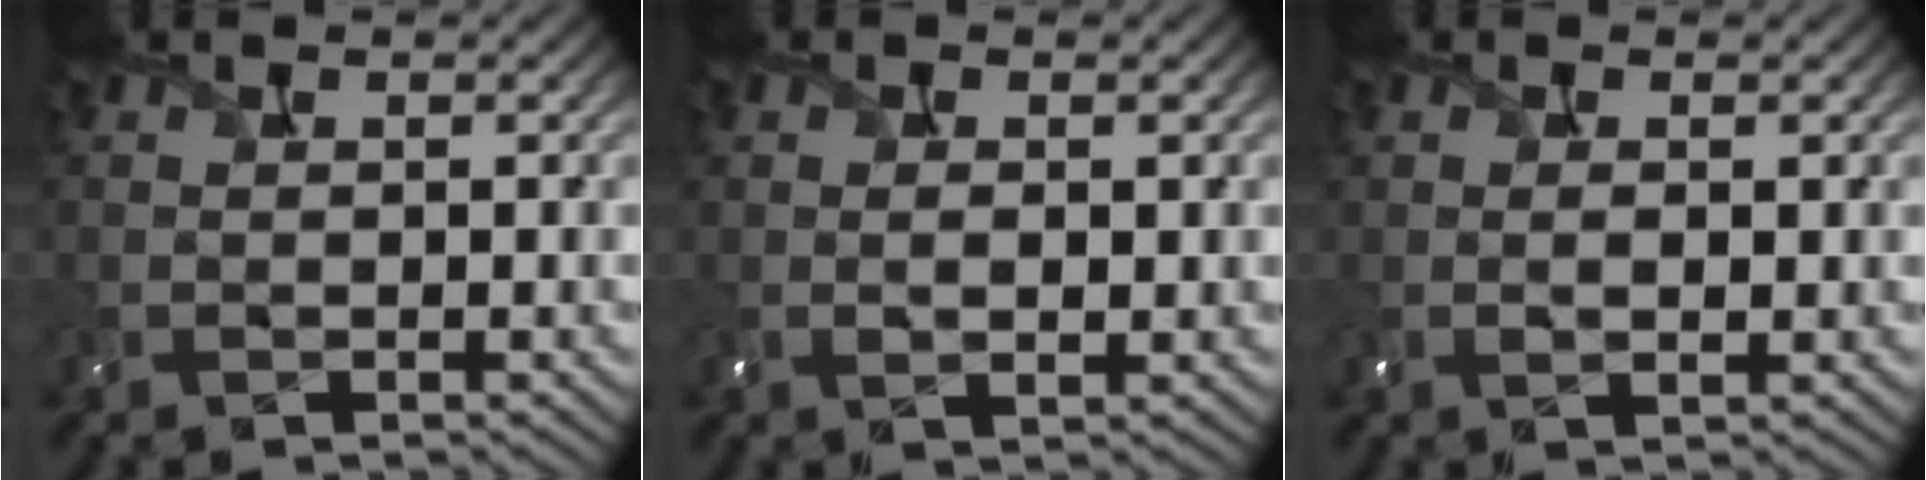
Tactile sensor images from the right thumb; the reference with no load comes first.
{"total": 2.0, "force": [0.3, 1.0, 1.8], "torque": [-0.033, -0.004, 0.009]}
{"total": 1.6, "force": [0.3, 0.6, 1.4], "torque": [-0.028, 0.000, 0.007]}